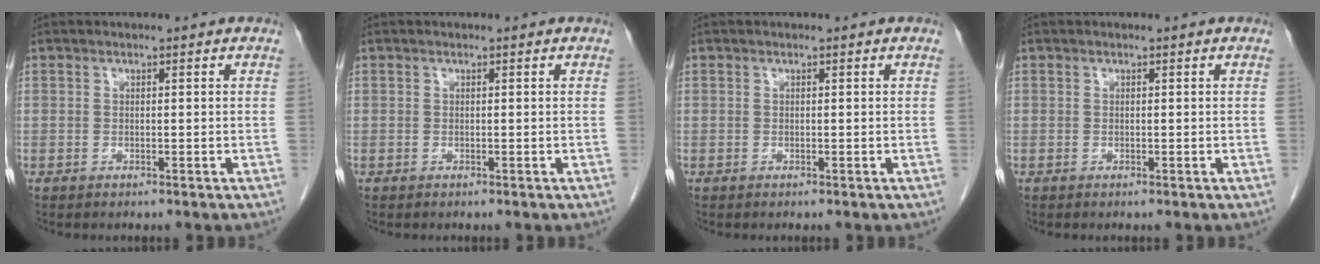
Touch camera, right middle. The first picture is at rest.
{"total": 0.0}
{"total": 0.0}
{"total": 0.0}